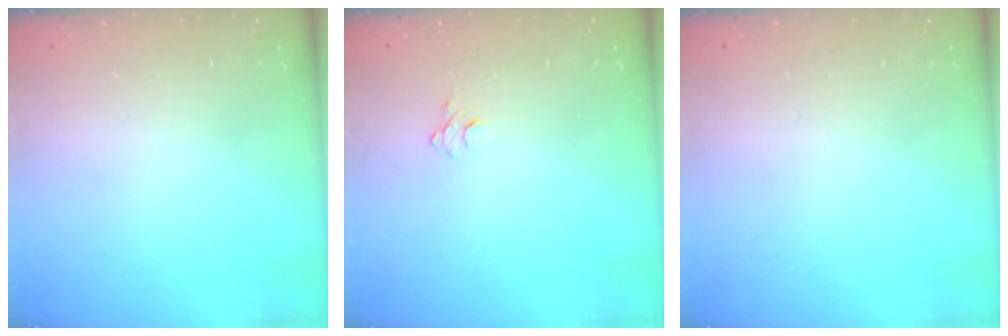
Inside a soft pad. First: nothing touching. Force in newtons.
{"total": 4.8, "press": 4.8, "slide": 0.5}
{"total": 0.0}